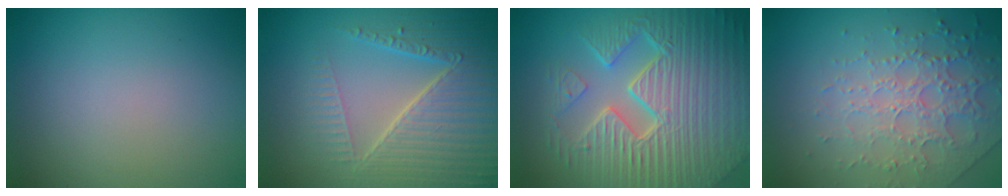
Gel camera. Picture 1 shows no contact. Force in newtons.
{"total": 6.9, "press": 5.3, "slide": 4.4}
{"total": 11.1, "press": 7.2, "slide": 8.5}
{"total": 3.9, "press": 3.8, "slide": 0.7}